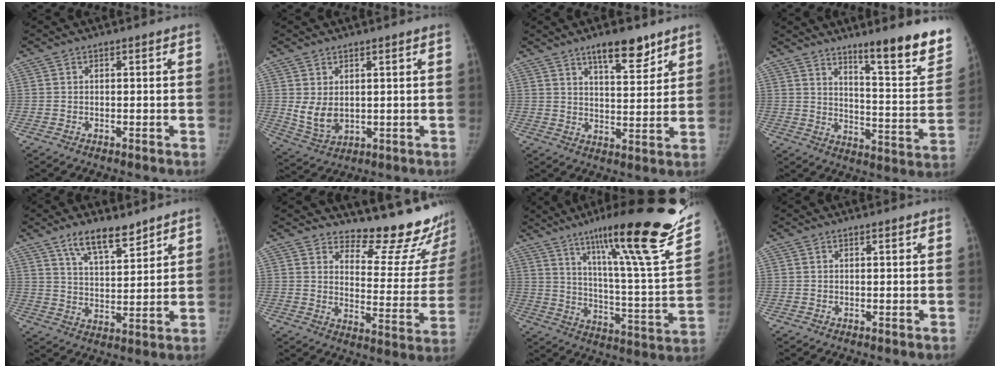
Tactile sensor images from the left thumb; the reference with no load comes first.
{"total": 5.8, "force": [1.1, 3.8, 4.2], "torque": [-0.070, -0.017, 0.038]}
{"total": 9.3, "force": [6.6, 3.0, 5.8], "torque": [-0.067, -0.044, 0.105]}
{"total": 18.1, "force": [12.4, 2.6, 13.0], "torque": [-0.138, -0.096, 0.185]}
{"total": 9.5, "force": [7.0, 3.3, 5.5], "torque": [-0.073, -0.047, 0.126]}
{"total": 17.9, "force": [16.2, 4.4, 6.1], "torque": [-0.029, -0.172, 0.200]}
{"total": 30.1, "force": [20.4, 3.2, 21.9], "torque": [-0.311, -0.096, 0.301]}
{"total": 0.7, "force": [0.6, 0.0, 0.3], "torque": [-0.007, -0.003, 0.011]}